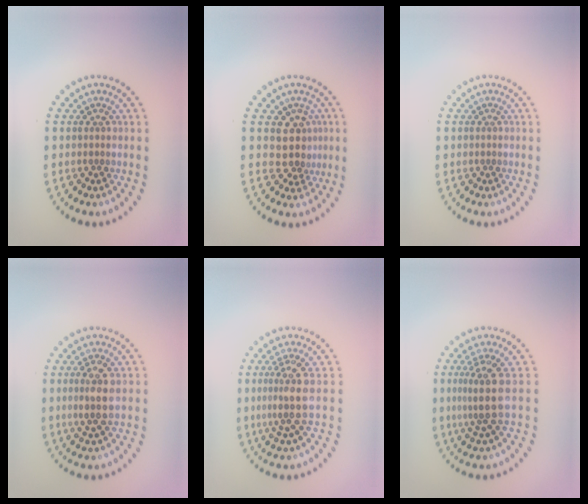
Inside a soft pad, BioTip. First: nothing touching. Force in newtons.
{"total": 3.1, "press": 2.5, "slide": 1.9}
{"total": 0.0}
{"total": 2.8, "press": 2.7, "slide": 0.9}
{"total": 3.3, "press": 2.6, "slide": 2.0}
{"total": 3.5, "press": 2.6, "slide": 2.3}